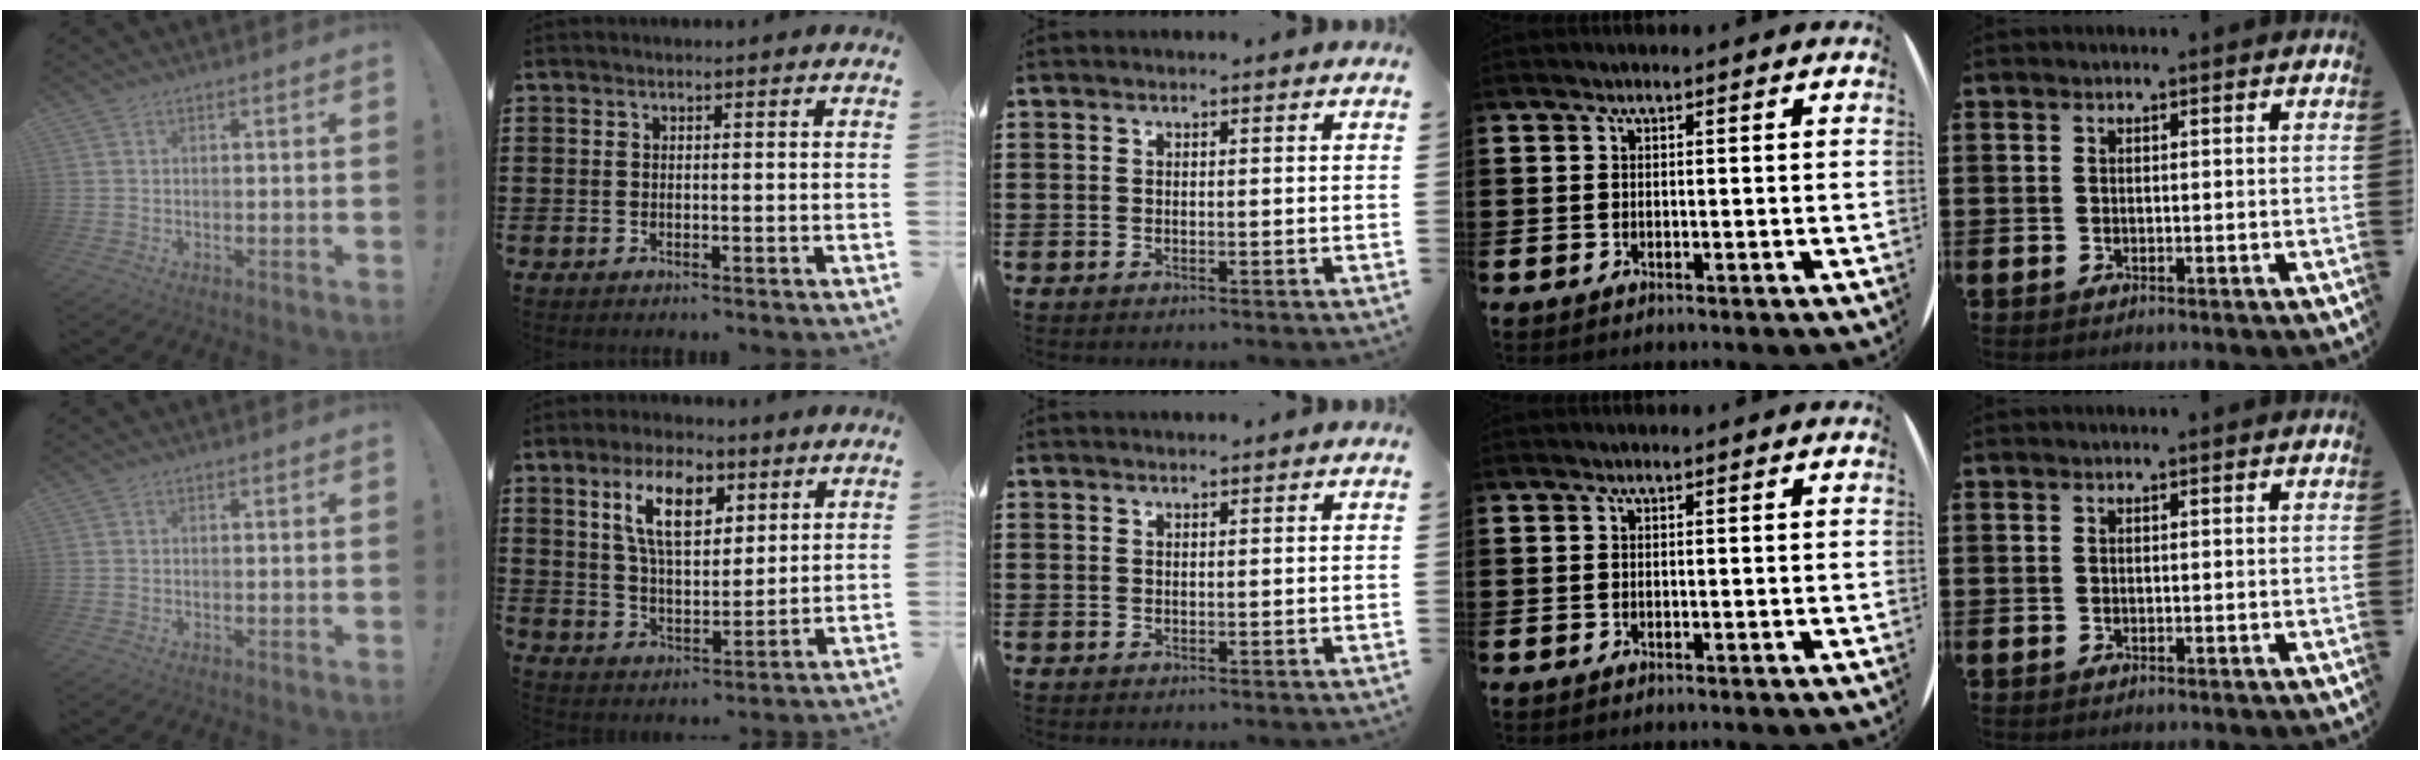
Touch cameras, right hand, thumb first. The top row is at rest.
{"index": {"total": 9.4, "force": [4.5, 4.3, 7.0], "torque": [-0.139, 0.010, 0.078]}, "middle": {"total": 0.5, "force": [0.5, 0.0, 0.0], "torque": [0.000, -0.002, 0.010]}}